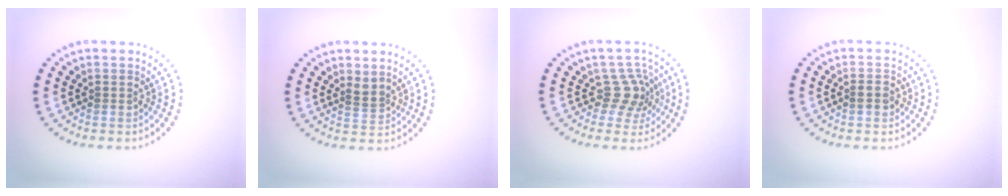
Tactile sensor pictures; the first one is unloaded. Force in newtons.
{"total": 1.4, "press": 0.9, "slide": 1.2}
{"total": 2.9, "press": 2.1, "slide": 2.0}
{"total": 1.2, "press": 1.2, "slide": 0.2}